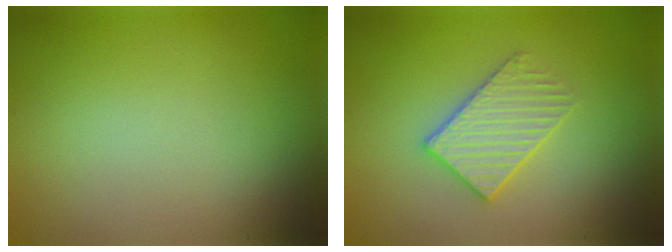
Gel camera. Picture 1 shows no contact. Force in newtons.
{"total": 3.7, "press": 3.6, "slide": 0.6}